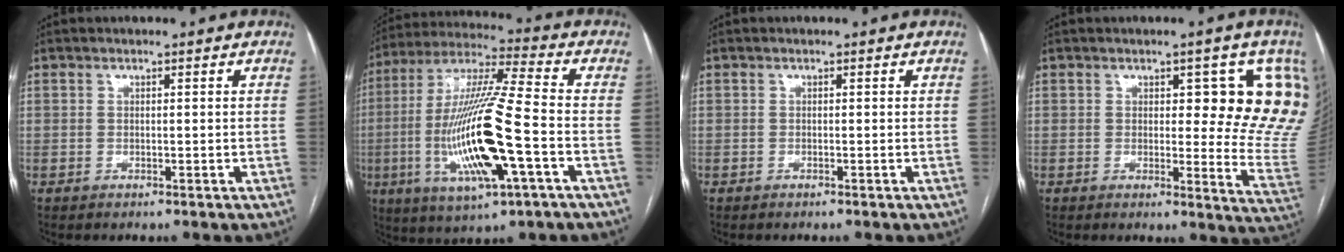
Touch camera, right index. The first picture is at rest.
{"total": 19.5, "force": [-4.6, 1.7, 18.9], "torque": [-0.391, -0.015, -0.083]}
{"total": 0.0}
{"total": 12.3, "force": [4.3, 4.4, 10.7], "torque": [-0.119, -0.015, 0.034]}